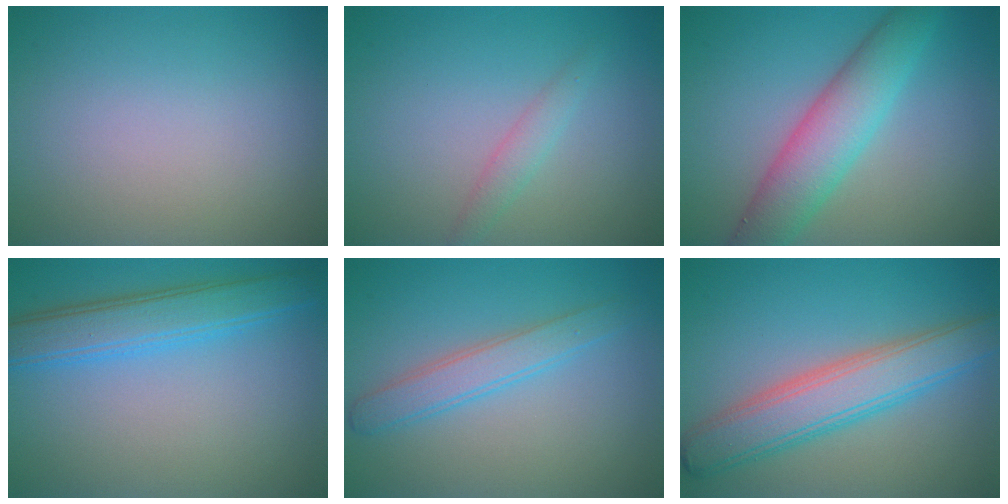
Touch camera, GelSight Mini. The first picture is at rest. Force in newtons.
{"total": 1.5, "press": 1.5, "slide": 0.1}
{"total": 5.9, "press": 5.9, "slide": 0.0}
{"total": 4.6, "press": 4.6, "slide": 0.1}
{"total": 2.8, "press": 2.8, "slide": 0.2}
{"total": 6.1, "press": 6.1, "slide": 0.4}